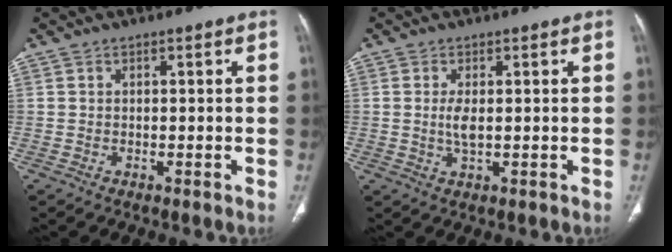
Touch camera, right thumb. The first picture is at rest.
{"total": 2.9, "force": [0.2, 1.0, 2.7], "torque": [-0.063, -0.006, 0.007]}